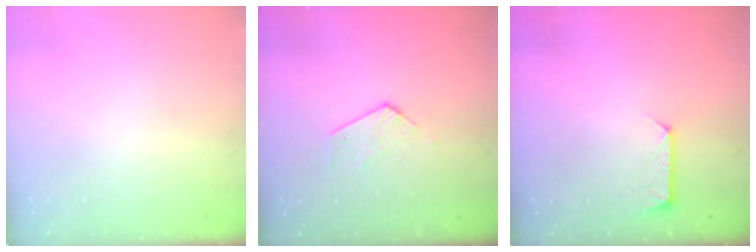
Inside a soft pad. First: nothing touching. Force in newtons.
{"total": 3.7, "press": 3.7, "slide": 0.3}
{"total": 7.4, "press": 7.4, "slide": 0.6}